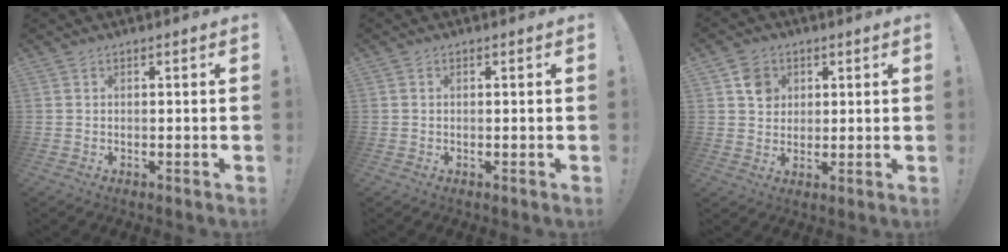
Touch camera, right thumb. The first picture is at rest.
{"total": 0.0}
{"total": 6.7, "force": [2.5, 5.9, 1.9], "torque": [-0.012, -0.007, 0.048]}